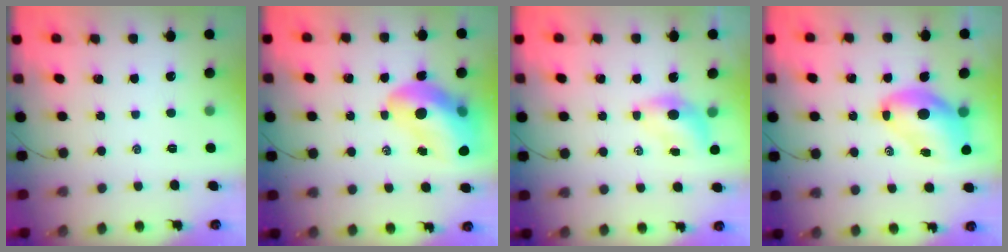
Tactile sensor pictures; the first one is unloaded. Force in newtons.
{"total": 16.0, "press": 15.3, "slide": 4.7}
{"total": 4.8, "press": 4.7, "slide": 0.8}
{"total": 8.9, "press": 8.5, "slide": 2.7}